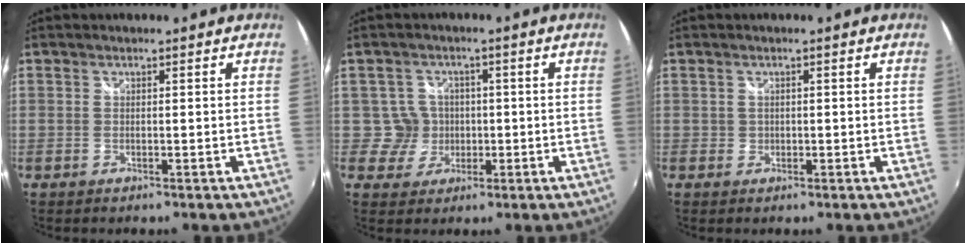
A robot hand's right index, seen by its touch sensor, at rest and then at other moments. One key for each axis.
{"total": 4.8, "fx": -0.4, "fy": 4.8, "fz": 0.1, "tx": -0.003, "ty": 0.016, "tz": -0.003}
{"total": 1.2, "fx": 0.0, "fy": 1.2, "fz": 0.2, "tx": 0.000, "ty": -0.001, "tz": -0.001}